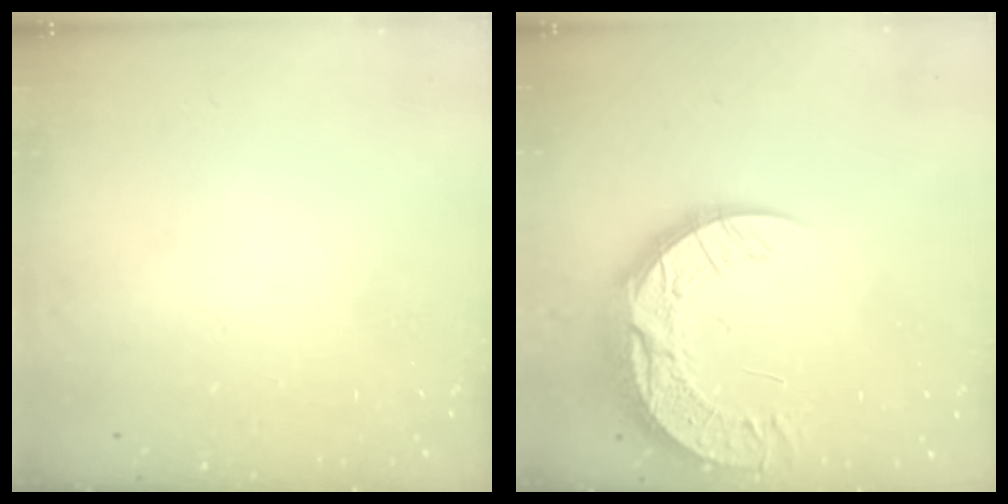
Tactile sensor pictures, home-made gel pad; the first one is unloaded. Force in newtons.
{"total": 16.1, "press": 16.1, "slide": 1.3}